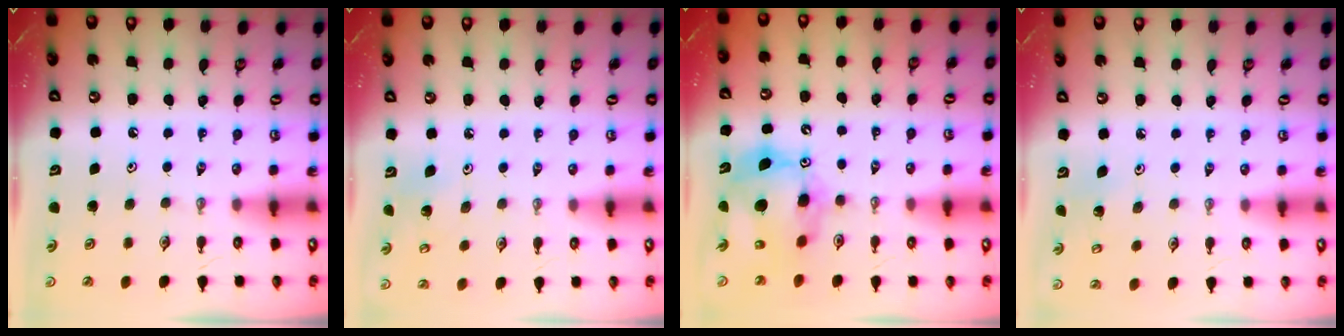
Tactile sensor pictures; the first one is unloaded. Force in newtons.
{"total": 6.3, "press": 6.2, "slide": 0.5}
{"total": 13.3, "press": 13.2, "slide": 1.1}
{"total": 3.7, "press": 3.7, "slide": 0.2}